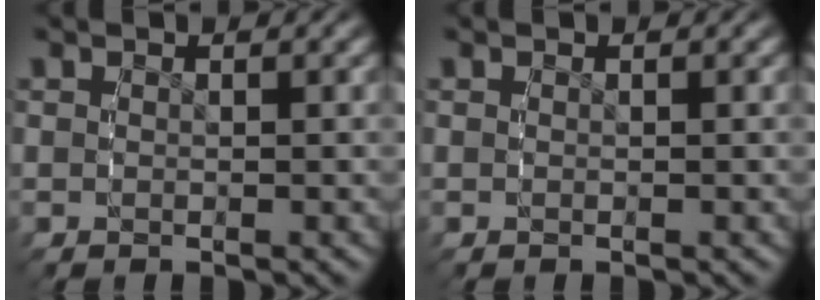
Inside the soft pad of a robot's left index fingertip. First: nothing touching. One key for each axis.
{"total": 0.0}